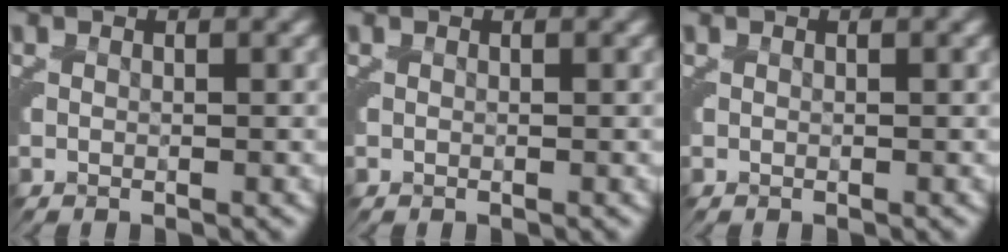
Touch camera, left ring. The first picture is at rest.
{"total": 0.0}
{"total": 0.0}